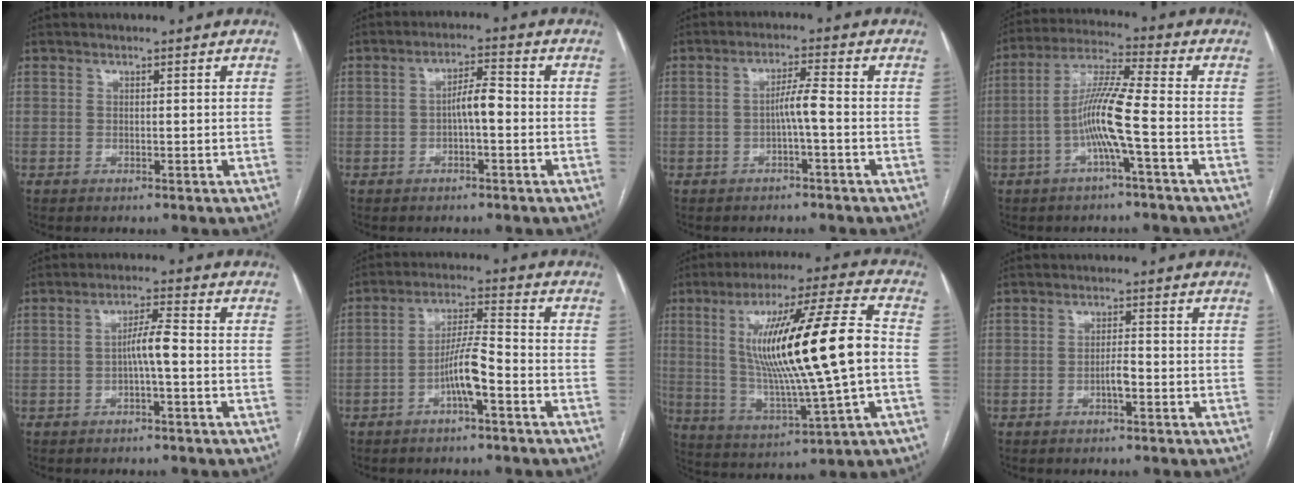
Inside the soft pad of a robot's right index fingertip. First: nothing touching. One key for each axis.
{"total": 4.3, "fx": -0.8, "fy": 1.1, "fz": 4.1, "tx": -0.069, "ty": 0.016, "tz": -0.013}
{"total": 3.6, "fx": -1.1, "fy": -0.1, "fz": 3.4, "tx": -0.059, "ty": 0.008, "tz": -0.019}
{"total": 9.3, "fx": -2.8, "fy": -0.2, "fz": 8.9, "tx": -0.176, "ty": 0.015, "tz": -0.057}
{"total": 4.3, "fx": -1.0, "fy": 0.4, "fz": 4.2, "tx": -0.073, "ty": 0.011, "tz": -0.016}
{"total": 6.8, "fx": -3.0, "fy": 0.7, "fz": 6.0, "tx": -0.118, "ty": 0.015, "tz": -0.052}
{"total": 20.6, "fx": 1.1, "fy": 0.9, "fz": 20.6, "tx": -0.359, "ty": 0.005, "tz": 0.017}
{"total": 2.3, "fx": -1.1, "fy": 0.5, "fz": 2.0, "tx": -0.032, "ty": 0.002, "tz": -0.019}